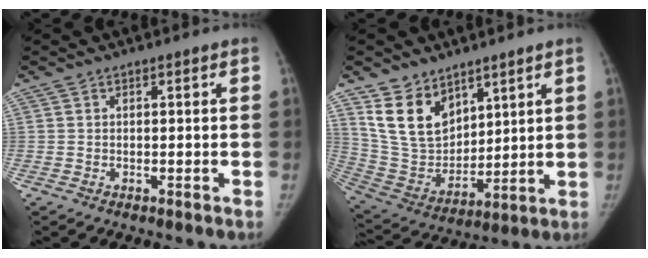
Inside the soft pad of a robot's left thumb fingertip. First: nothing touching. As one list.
[{"total": 14.0, "force": [8.8, 8.8, 6.4], "torque": [-0.087, -0.052, 0.191]}]